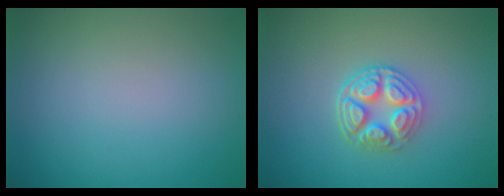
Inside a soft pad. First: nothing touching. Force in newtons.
{"total": 4.5, "press": 3.6, "slide": 2.6}